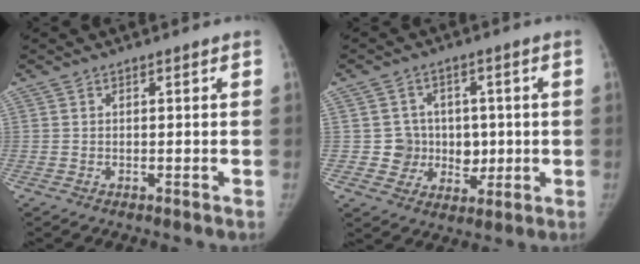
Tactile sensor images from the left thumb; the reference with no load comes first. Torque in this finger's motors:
{"motor_torque": [-0.02, 0.02, 0.62, -0.53, 0.04]}